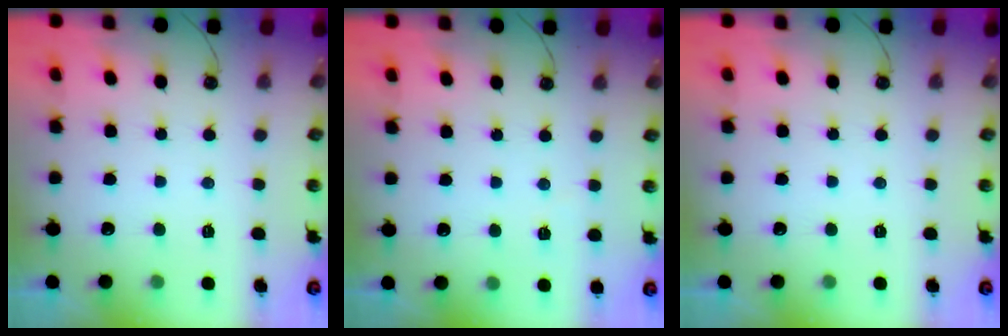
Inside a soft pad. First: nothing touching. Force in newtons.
{"total": 1.8, "press": 1.7, "slide": 0.6}
{"total": 0.0}